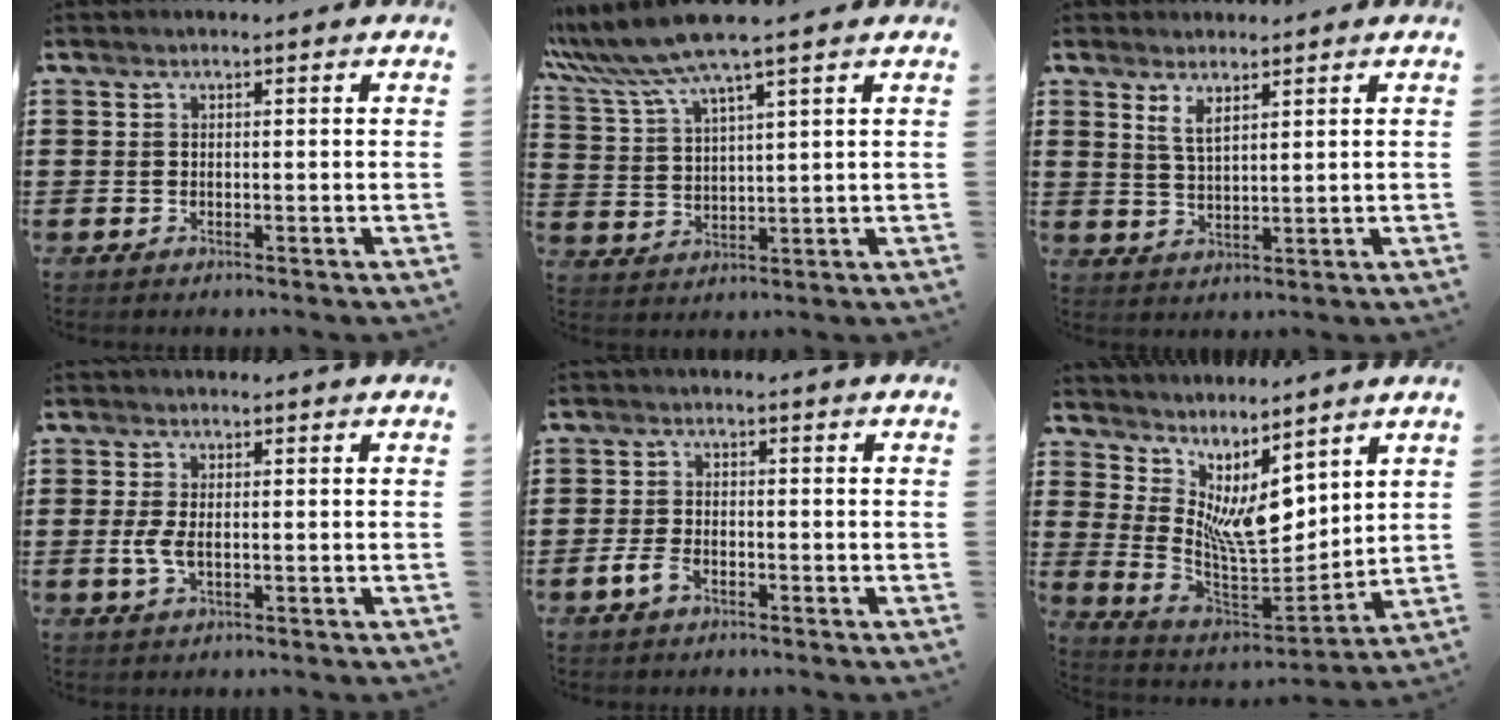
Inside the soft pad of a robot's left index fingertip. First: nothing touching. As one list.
[{"total": 8.1, "force": [6.5, -0.2, 4.7], "torque": [-0.121, -0.030, 0.111]}, {"total": 3.2, "force": [2.4, 0.9, 1.9], "torque": [-0.042, 0.005, 0.044]}, {"total": 3.2, "force": [-0.4, 1.4, 2.8], "torque": [-0.074, -0.006, -0.014]}, {"total": 3.3, "force": [-1.8, 1.7, 2.2], "torque": [-0.053, 0.000, -0.038]}, {"total": 7.6, "force": [4.2, 3.1, 5.5], "torque": [-0.120, -0.029, 0.079]}]